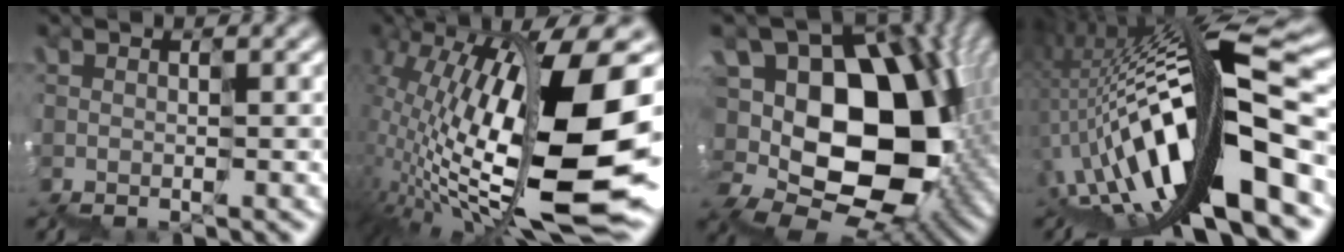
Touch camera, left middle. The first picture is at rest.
{"total": 14.4, "force": [0.4, 4.9, 13.6], "torque": [-0.249, 0.027, 0.007]}
{"total": 14.0, "force": [0.5, 10.1, 9.6], "torque": [-0.156, 0.043, -0.006]}
{"total": 14.2, "force": [-3.8, 3.9, 13.2], "torque": [-0.246, 0.045, -0.074]}